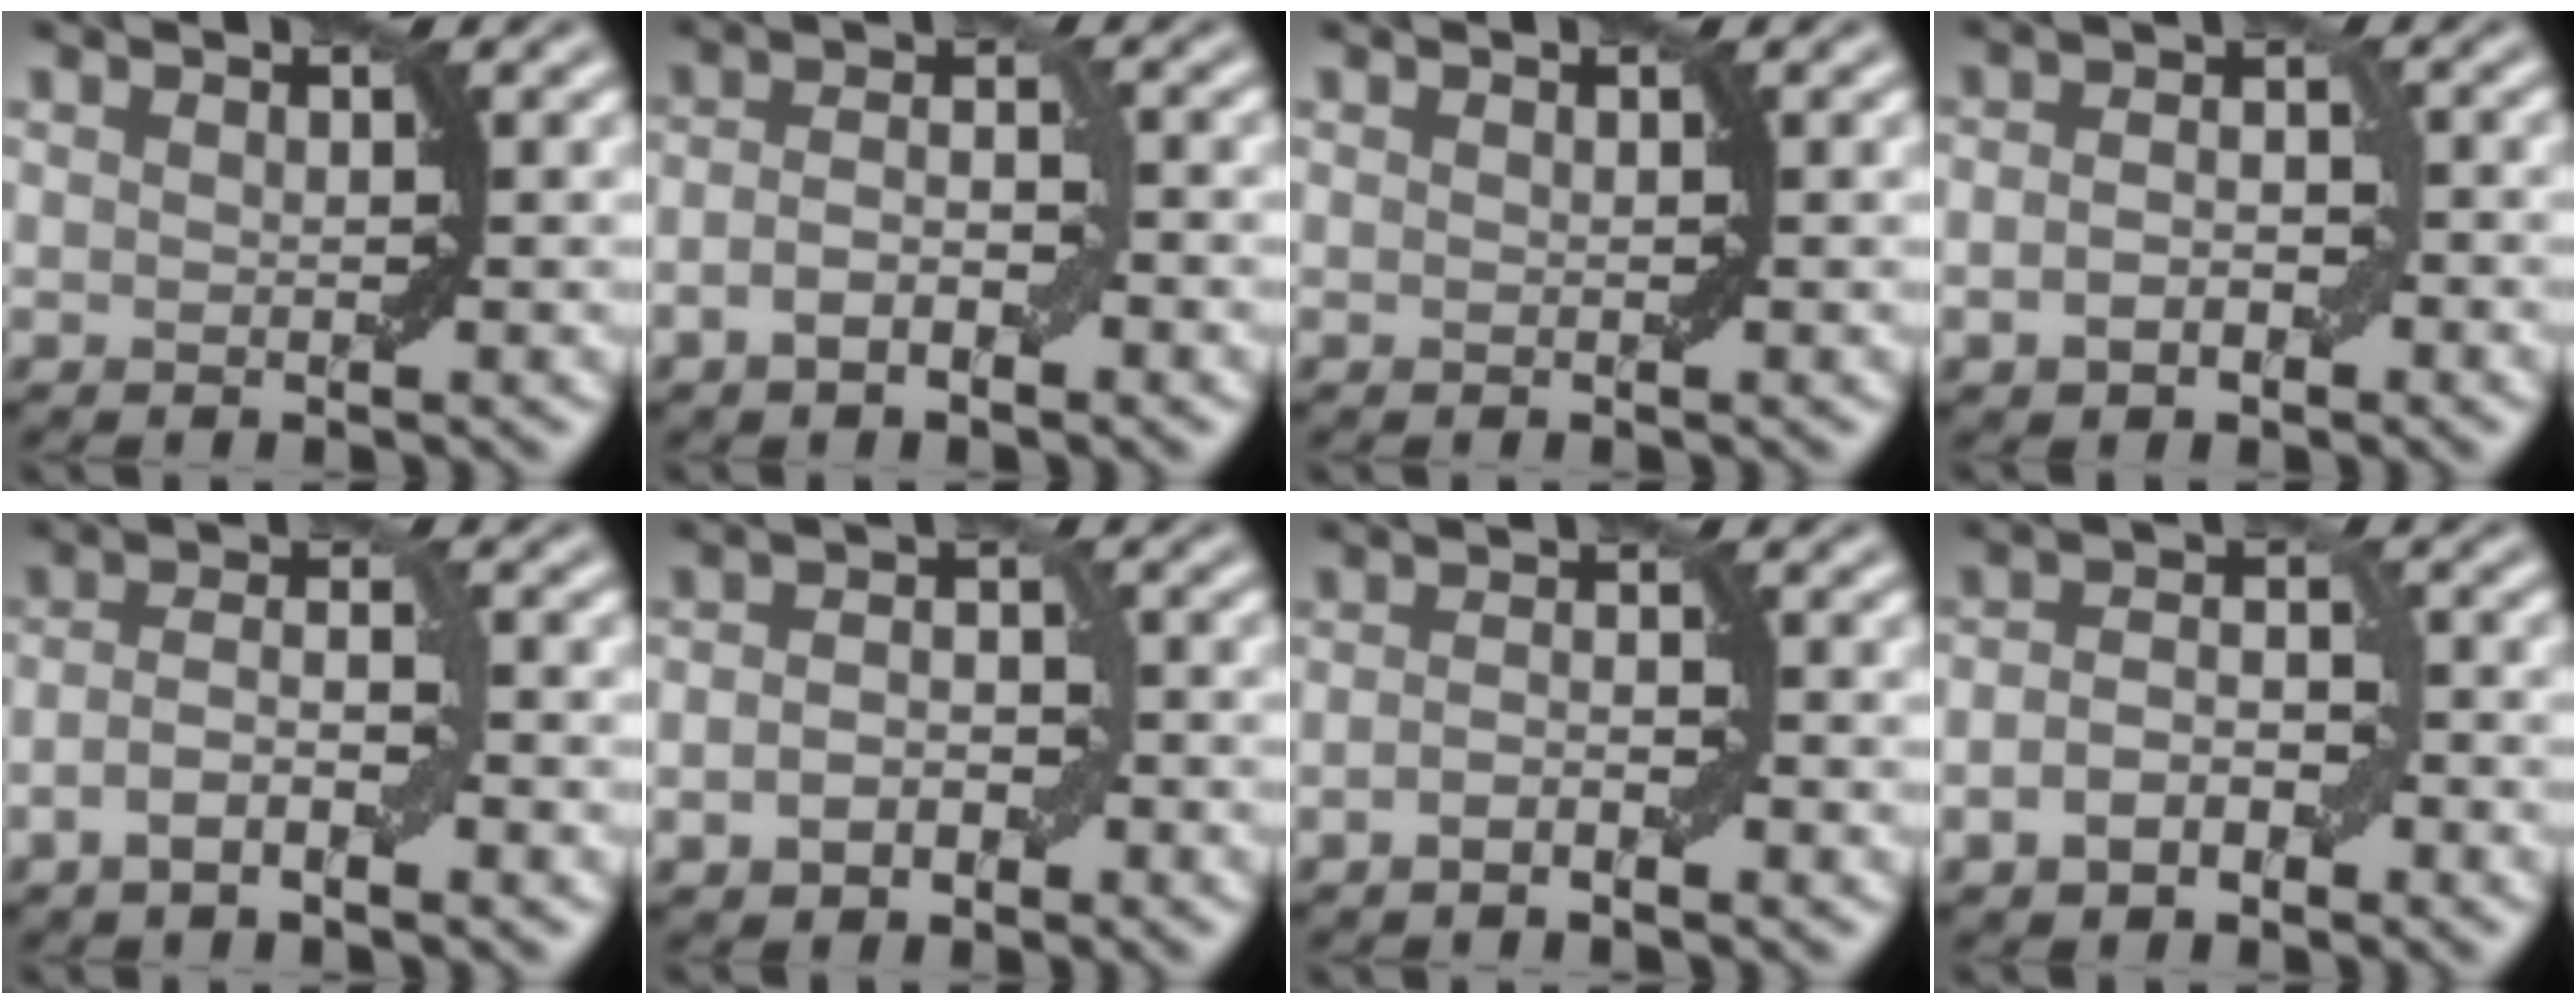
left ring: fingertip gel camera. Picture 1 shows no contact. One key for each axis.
{"total": 3.0, "fx": -1.3, "fy": 1.3, "fz": 2.4, "tx": -0.048, "ty": 0.002, "tz": -0.027}
{"total": 0.0}
{"total": 2.9, "fx": -0.9, "fy": 1.7, "fz": 2.1, "tx": -0.036, "ty": 0.003, "tz": -0.020}
{"total": 3.5, "fx": -1.6, "fy": 1.0, "fz": 3.0, "tx": -0.058, "ty": 0.007, "tz": -0.035}
{"total": 3.3, "fx": -1.1, "fy": 2.2, "fz": 2.2, "tx": -0.033, "ty": 0.002, "tz": -0.024}
{"total": 1.8, "fx": -1.0, "fy": 0.4, "fz": 1.4, "tx": -0.026, "ty": 0.005, "tz": -0.020}
{"total": 3.5, "fx": -1.5, "fy": 2.1, "fz": 2.4, "tx": -0.044, "ty": 0.005, "tz": -0.031}